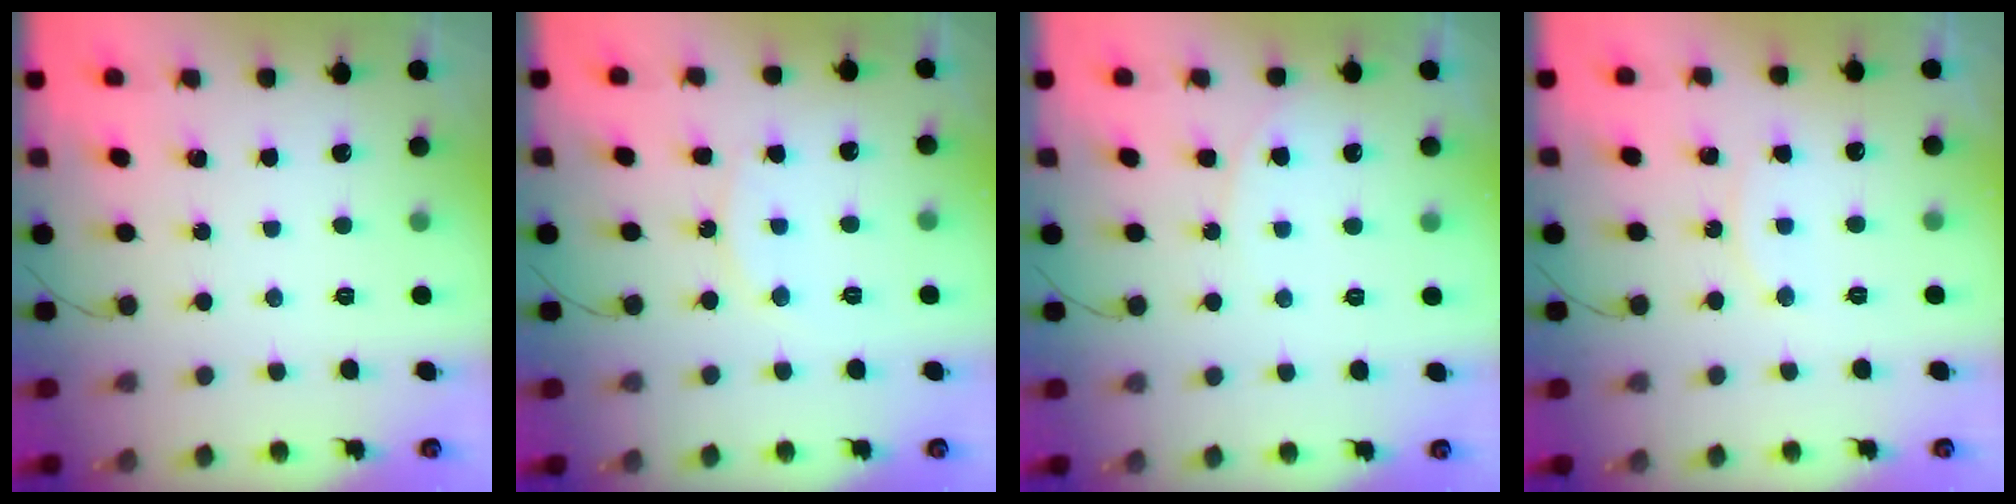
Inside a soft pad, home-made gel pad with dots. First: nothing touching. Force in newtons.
{"total": 9.2, "press": 9.2, "slide": 0.4}
{"total": 5.7, "press": 5.7, "slide": 0.4}
{"total": 6.0, "press": 6.0, "slide": 0.5}